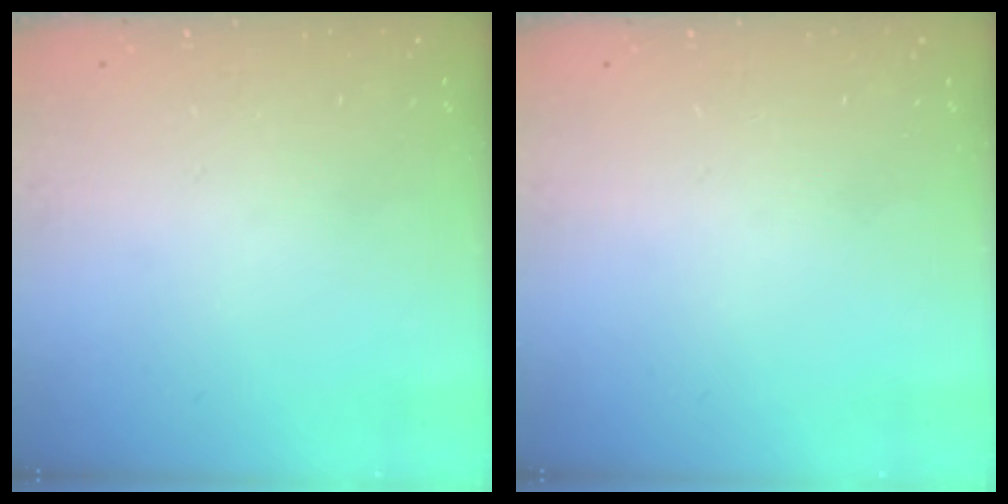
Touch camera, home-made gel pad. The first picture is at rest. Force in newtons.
{"total": 0.0}